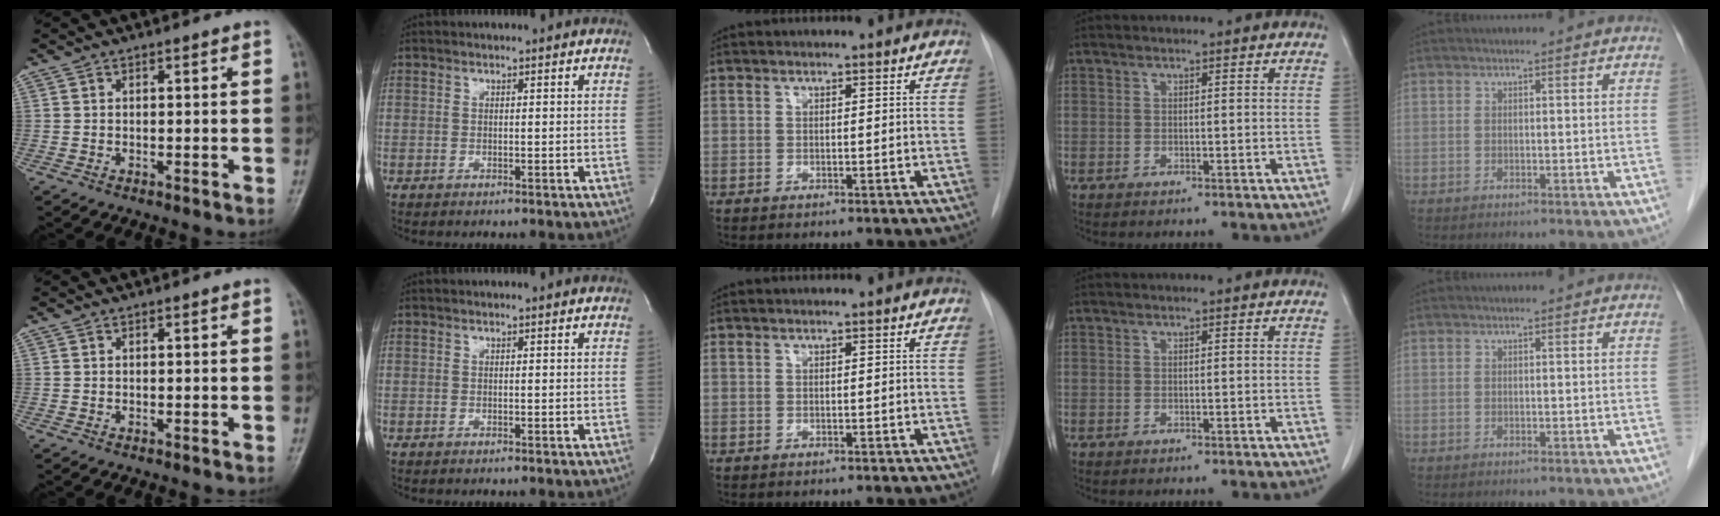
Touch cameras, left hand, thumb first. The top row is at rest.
{}